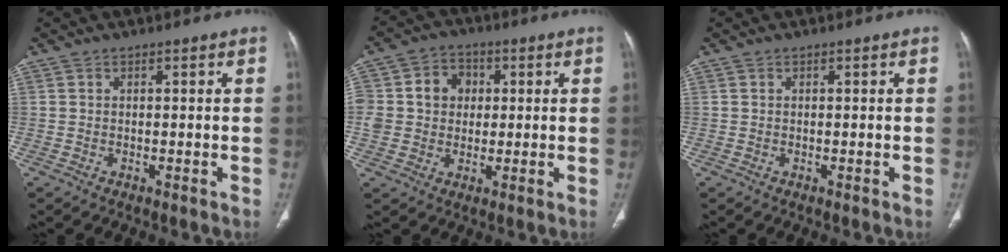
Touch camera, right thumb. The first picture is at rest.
{"total": 12.8, "force": [2.0, 11.1, 6.0], "torque": [-0.099, 0.023, 0.037]}
{"total": 0.0}